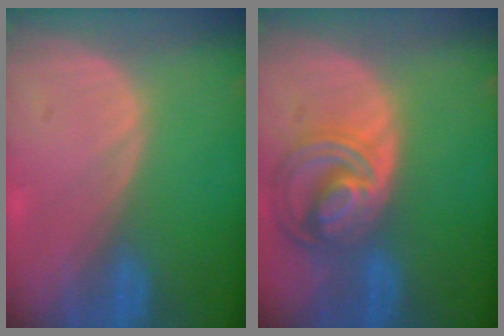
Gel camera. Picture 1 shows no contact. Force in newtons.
{"total": 8.7, "press": 7.5, "slide": 4.4}